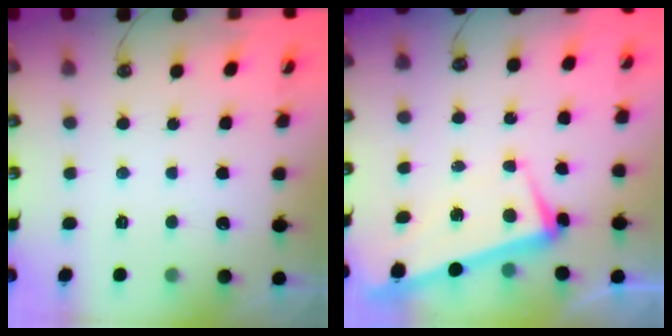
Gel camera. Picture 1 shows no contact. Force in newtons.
{"total": 2.2, "press": 2.1, "slide": 0.9}